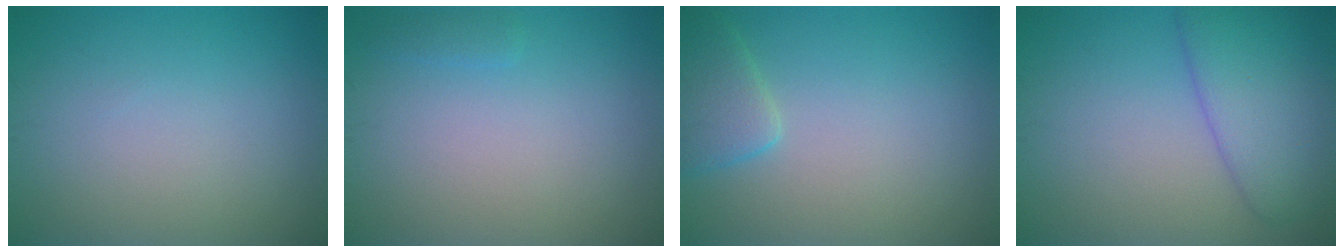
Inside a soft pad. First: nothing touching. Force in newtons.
{"total": 0.7, "press": 0.7, "slide": 0.0}
{"total": 2.8, "press": 2.7, "slide": 0.3}
{"total": 5.6, "press": 5.6, "slide": 0.3}